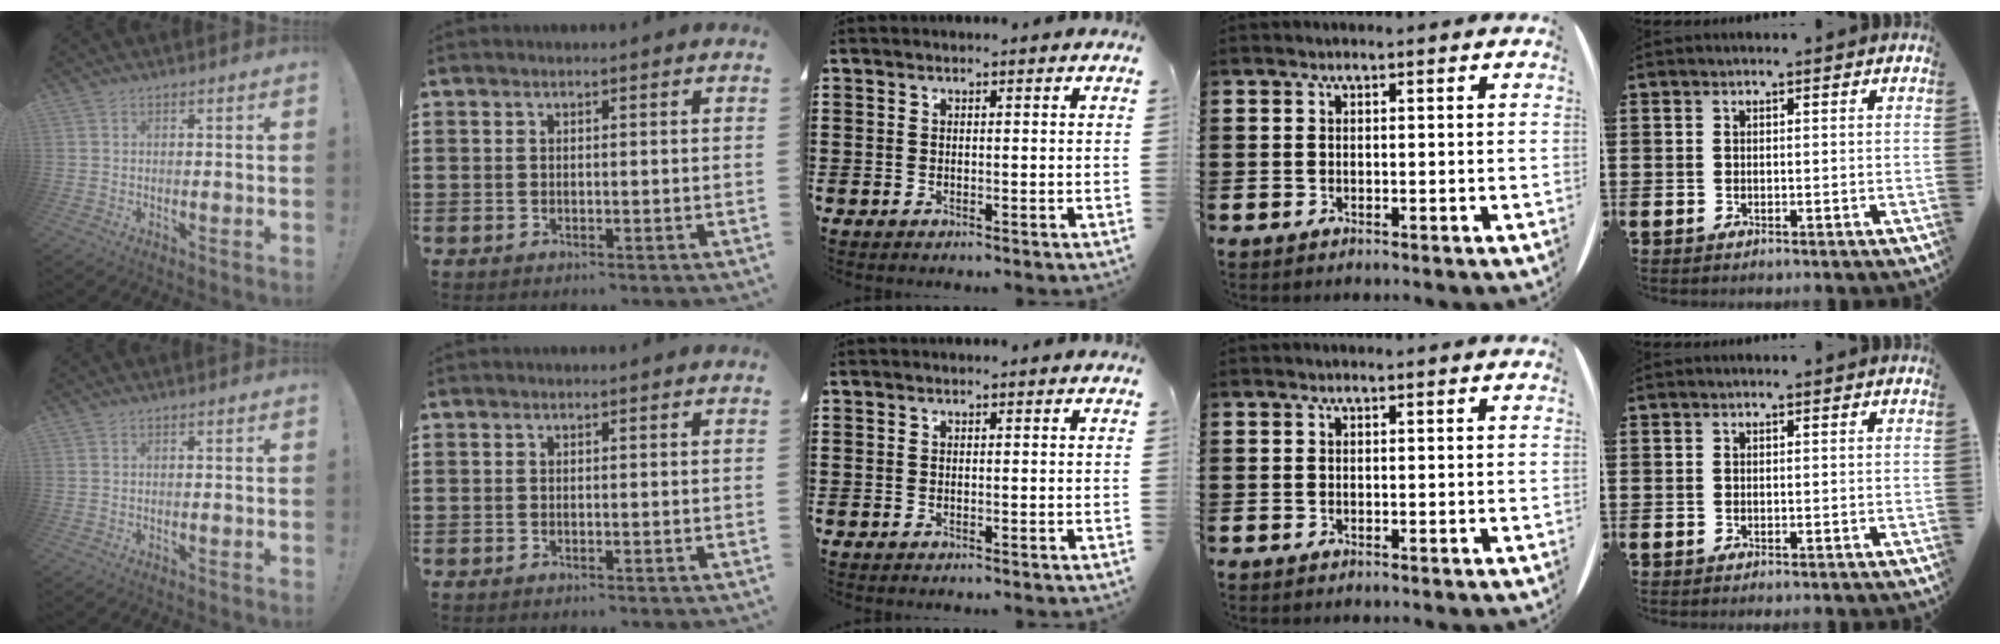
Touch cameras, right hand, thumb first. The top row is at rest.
{}